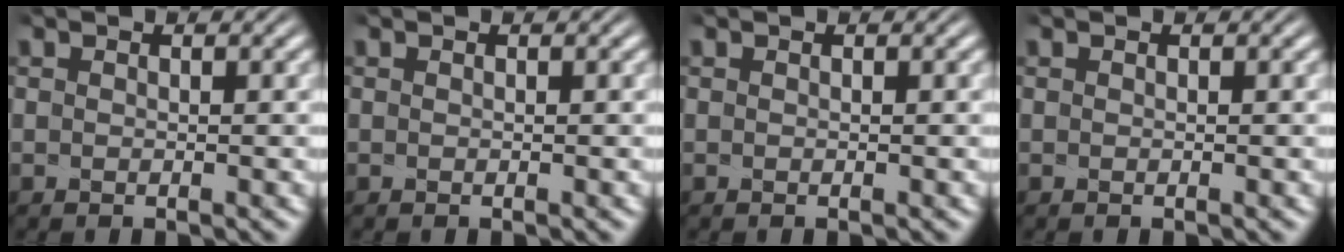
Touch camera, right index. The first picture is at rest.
{"total": 0.0}
{"total": 0.0}
{"total": 0.0}